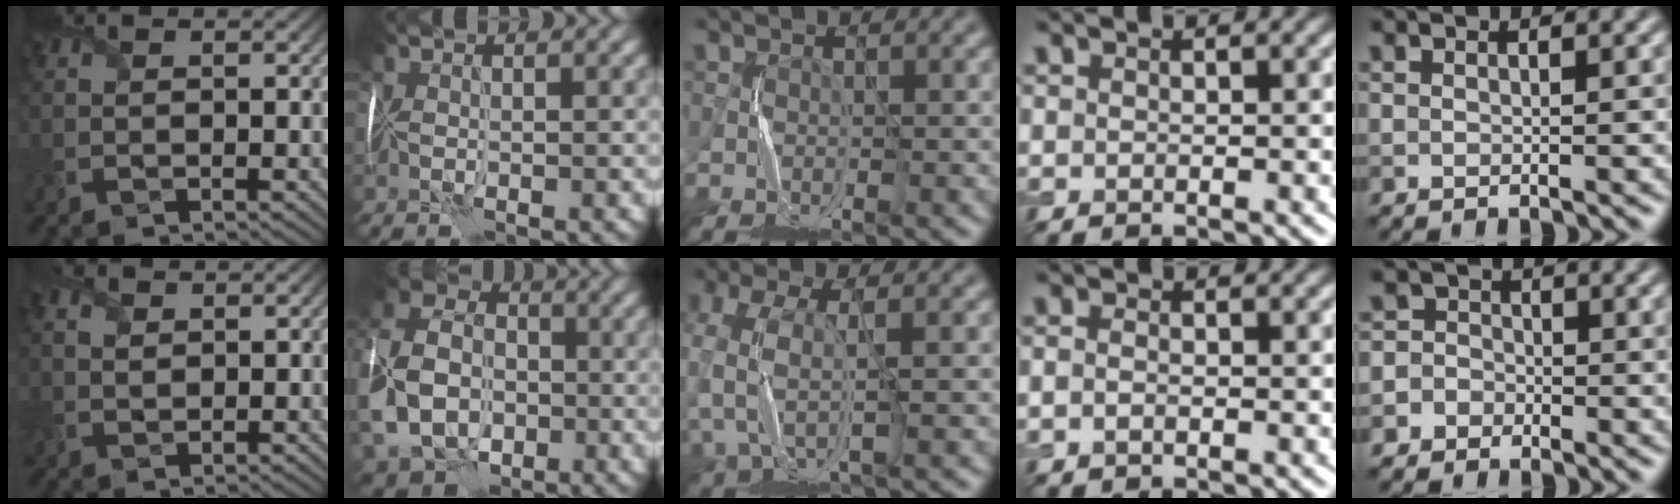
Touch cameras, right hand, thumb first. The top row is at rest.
{"thumb": {"total": 2.0, "force": [0.9, 1.2, 1.2], "torque": [-0.035, 0.002, 0.018]}, "index": {"total": 11.9, "force": [-2.6, 9.1, 7.3], "torque": [-0.173, -0.011, -0.064]}, "middle": {"total": 4.7, "force": [-1.3, 2.5, 3.8], "torque": [-0.108, -0.003, -0.027]}, "ring": {"total": 1.1, "force": [-0.2, 0.7, 0.8], "torque": [-0.018, -0.001, -0.007]}, "little": {"total": 4.0, "force": [-1.8, 3.5, 0.3], "torque": [0.028, 0.011, -0.056]}}